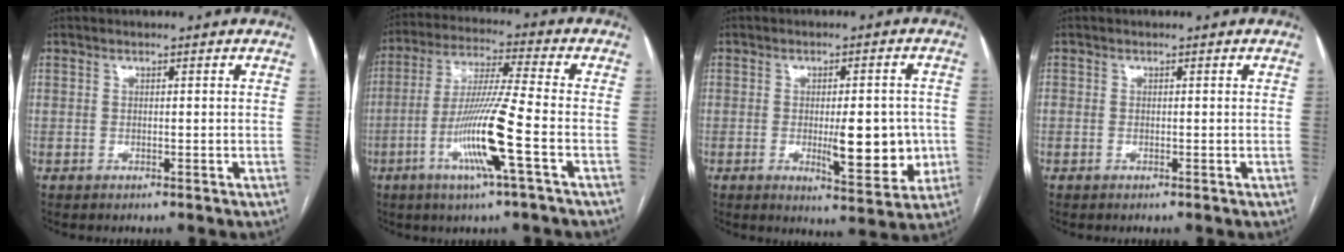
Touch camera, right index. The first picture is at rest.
{"total": 12.7, "force": [-4.4, -0.8, 11.9], "torque": [-0.236, -0.011, -0.091]}
{"total": 10.0, "force": [-1.4, 3.0, 9.4], "torque": [-0.127, -0.008, -0.012]}
{"total": 0.0}